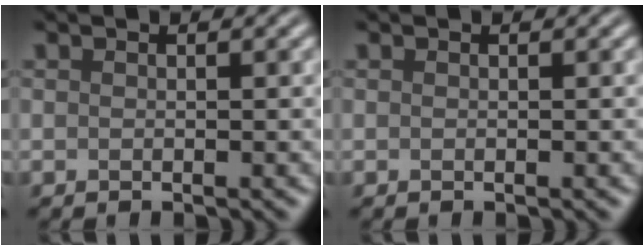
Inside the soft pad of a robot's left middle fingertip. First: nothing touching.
{"total": 0.0}